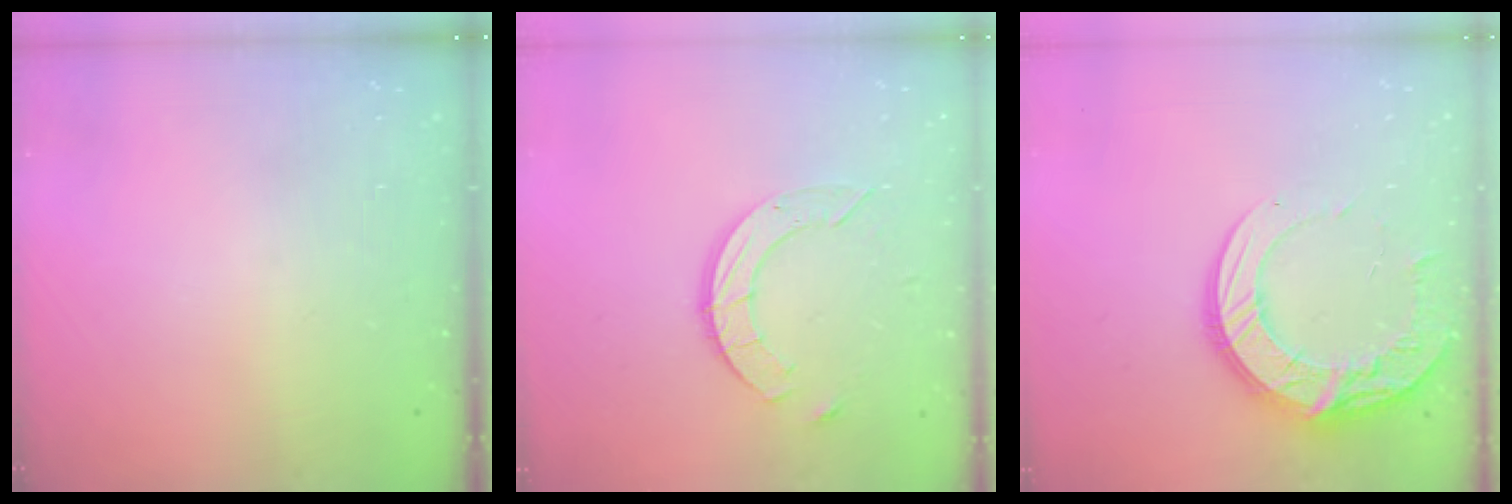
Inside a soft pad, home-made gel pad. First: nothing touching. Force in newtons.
{"total": 9.0, "press": 9.0, "slide": 0.7}
{"total": 15.2, "press": 15.2, "slide": 1.3}